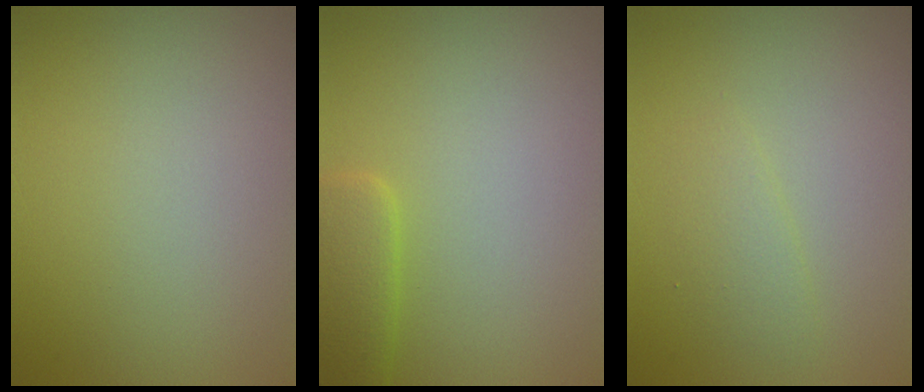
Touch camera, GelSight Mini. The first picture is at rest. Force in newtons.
{"total": 2.9, "press": 2.9, "slide": 0.2}
{"total": 1.3, "press": 1.3, "slide": 0.1}